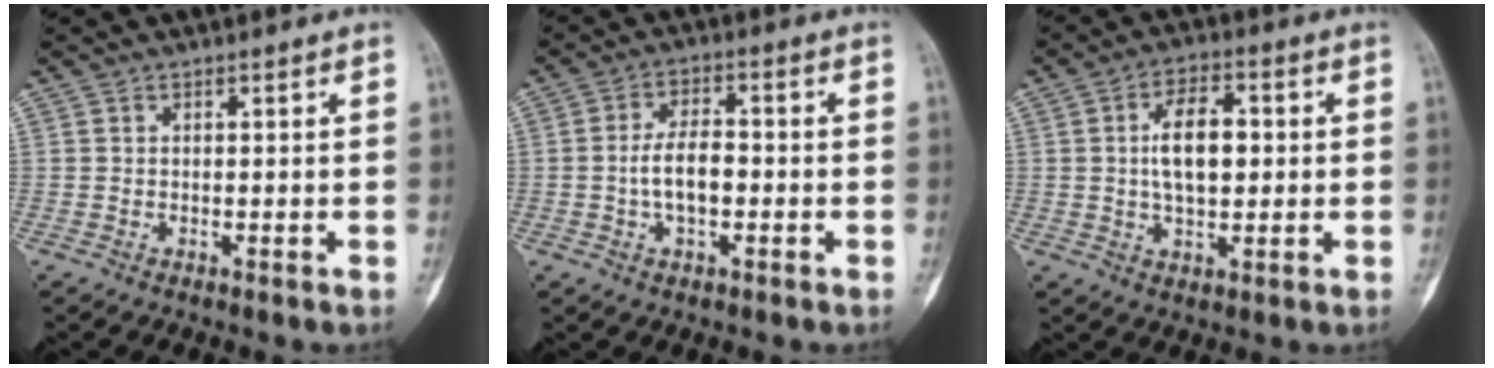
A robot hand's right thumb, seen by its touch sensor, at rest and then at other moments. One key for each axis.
{"total": 6.8, "fx": -1.1, "fy": 3.5, "fz": 5.7, "tx": -0.103, "ty": 0.017, "tz": -0.023}
{"total": 9.8, "fx": 0.9, "fy": 5.2, "fz": 8.3, "tx": -0.128, "ty": 0.006, "tz": 0.015}